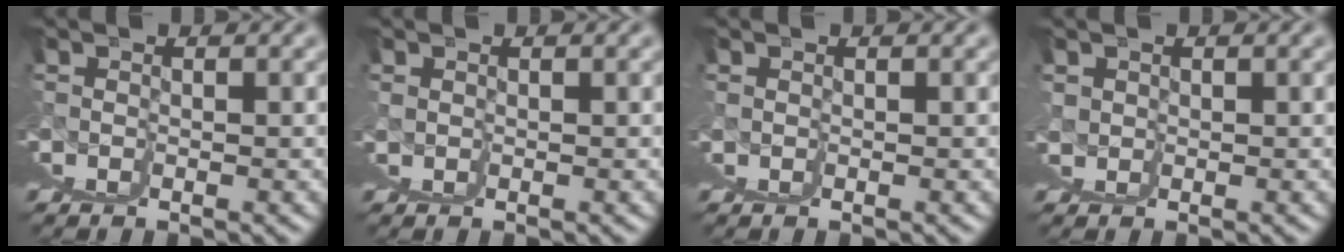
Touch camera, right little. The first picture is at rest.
{"total": 0.8, "force": [-0.3, 0.3, -0.7], "torque": [0.010, -0.005, -0.006]}
{"total": 0.6, "force": [-0.2, -0.1, -0.5], "torque": [0.010, -0.002, -0.004]}
{"total": 2.2, "force": [0.7, 2.1, 0.1], "torque": [-0.003, -0.011, 0.008]}